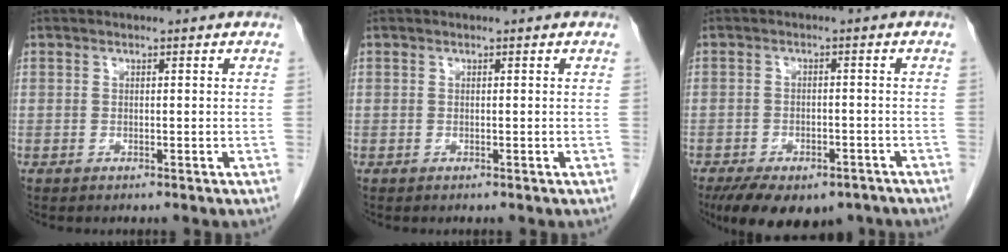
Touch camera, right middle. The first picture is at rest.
{"total": 0.0}
{"total": 14.2, "force": [-10.2, 6.8, 7.1], "torque": [-0.133, -0.006, -0.138]}